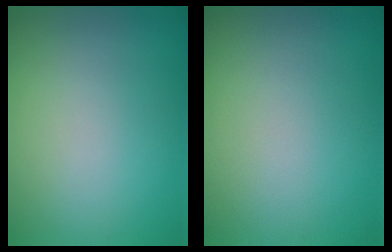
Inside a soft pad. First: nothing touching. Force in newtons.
{"total": 0.0}